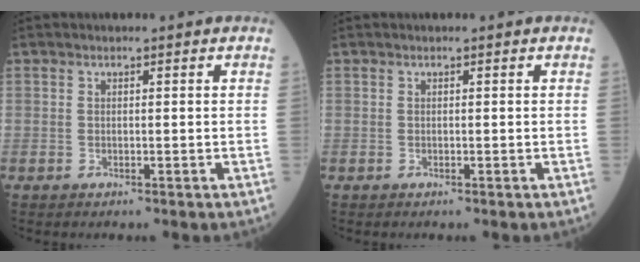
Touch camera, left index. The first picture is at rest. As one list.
[{"total": 0.0}]